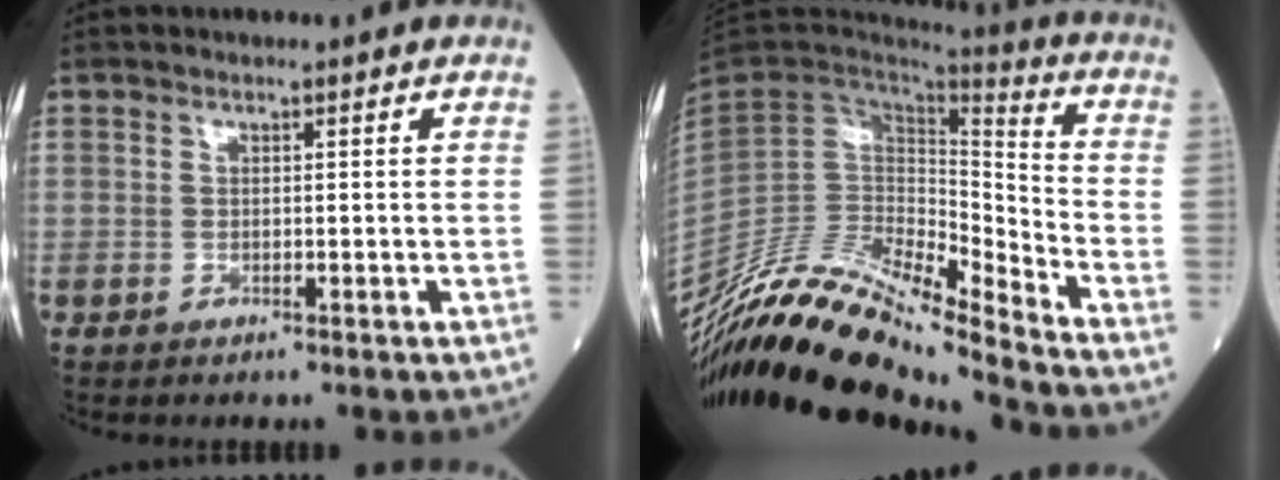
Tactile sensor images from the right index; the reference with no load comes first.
{"total": 18.1, "force": [-16.5, 1.1, 7.2], "torque": [-0.127, 0.044, -0.305]}